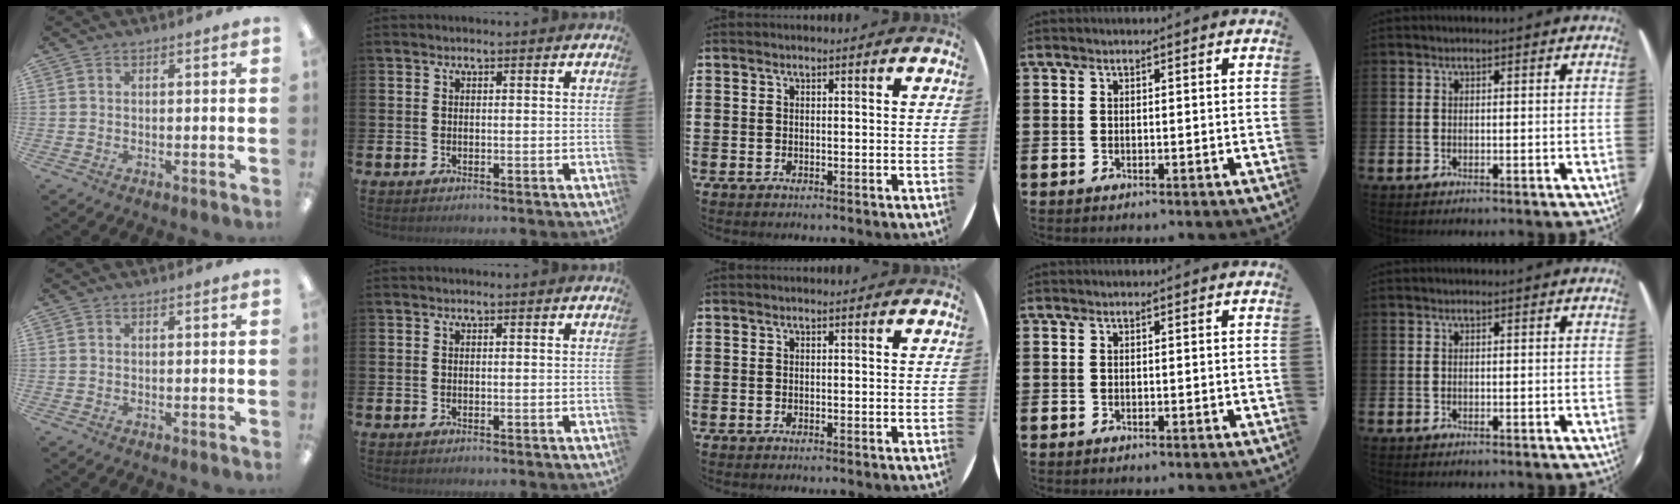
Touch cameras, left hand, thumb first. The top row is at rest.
{}